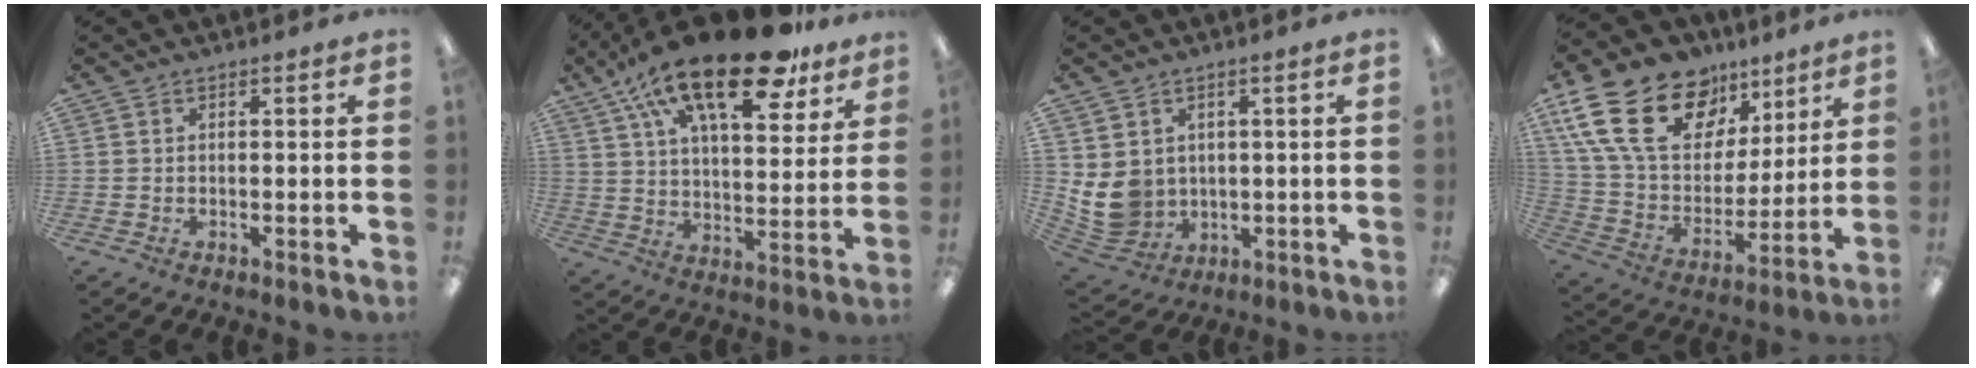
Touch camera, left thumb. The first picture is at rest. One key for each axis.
{"total": 24.2, "fx": 15.6, "fy": 9.1, "fz": 16.0, "tx": -0.265, "ty": -0.079, "tz": 0.260}
{"total": 8.3, "fx": 1.1, "fy": 7.5, "fz": 3.2, "tx": -0.083, "ty": -0.007, "tz": 0.031}
{"total": 24.0, "fx": 12.3, "fy": 15.3, "fz": 13.8, "tx": -0.264, "ty": -0.045, "tz": 0.223}